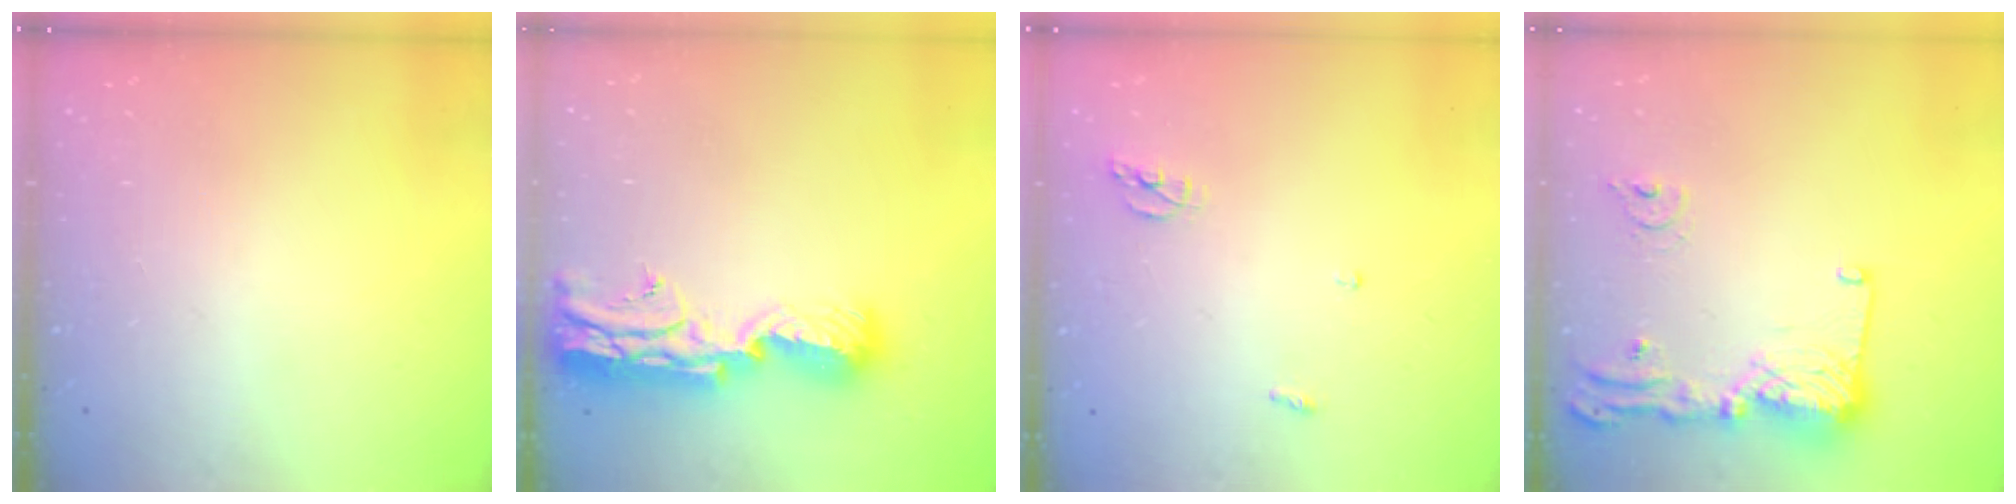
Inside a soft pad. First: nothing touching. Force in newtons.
{"total": 20.1, "press": 19.4, "slide": 5.5}
{"total": 5.5, "press": 5.5, "slide": 0.2}
{"total": 15.0, "press": 14.9, "slide": 1.6}